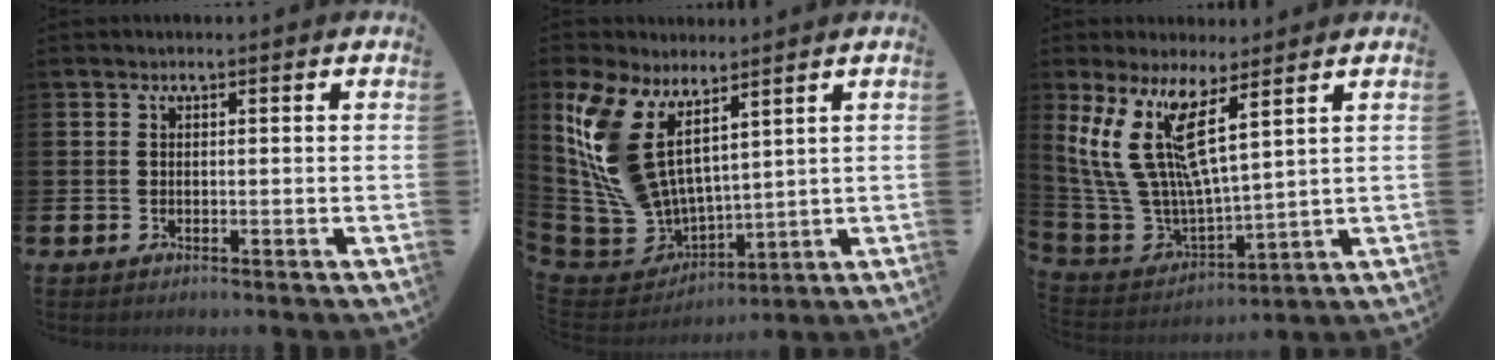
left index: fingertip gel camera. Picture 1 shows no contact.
{"total": 10.6, "force": [6.3, 5.8, 6.3], "torque": [-0.174, -0.040, 0.120]}
{"total": 10.4, "force": [7.0, 2.0, 7.5], "torque": [-0.180, -0.046, 0.118]}